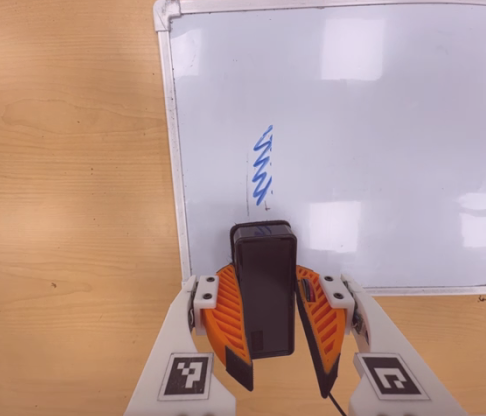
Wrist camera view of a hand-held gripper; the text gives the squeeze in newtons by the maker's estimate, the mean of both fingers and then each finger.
{"total": 10.5, "left": 10.4, "right": 10.6}